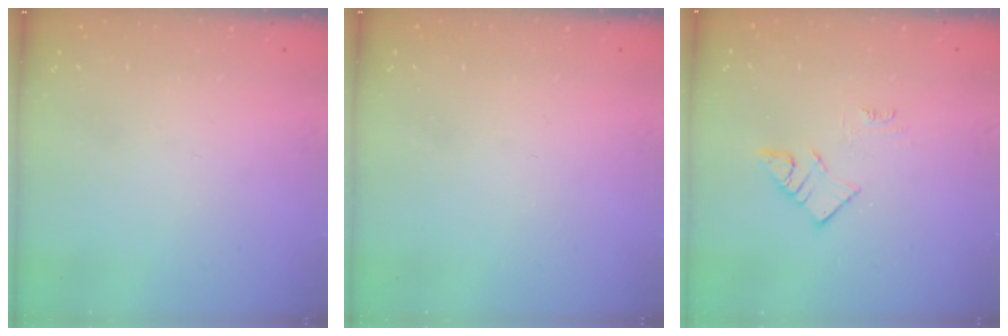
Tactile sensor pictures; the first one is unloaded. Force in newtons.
{"total": 0.0}
{"total": 5.7, "press": 5.7, "slide": 0.2}